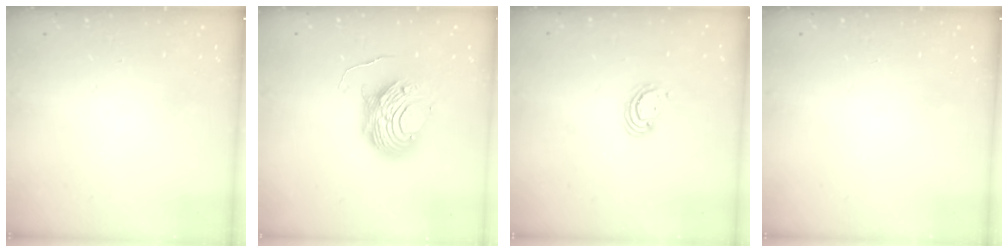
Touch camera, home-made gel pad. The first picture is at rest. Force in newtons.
{"total": 10.1, "press": 10.0, "slide": 1.0}
{"total": 3.2, "press": 3.1, "slide": 0.3}
{"total": 0.0}